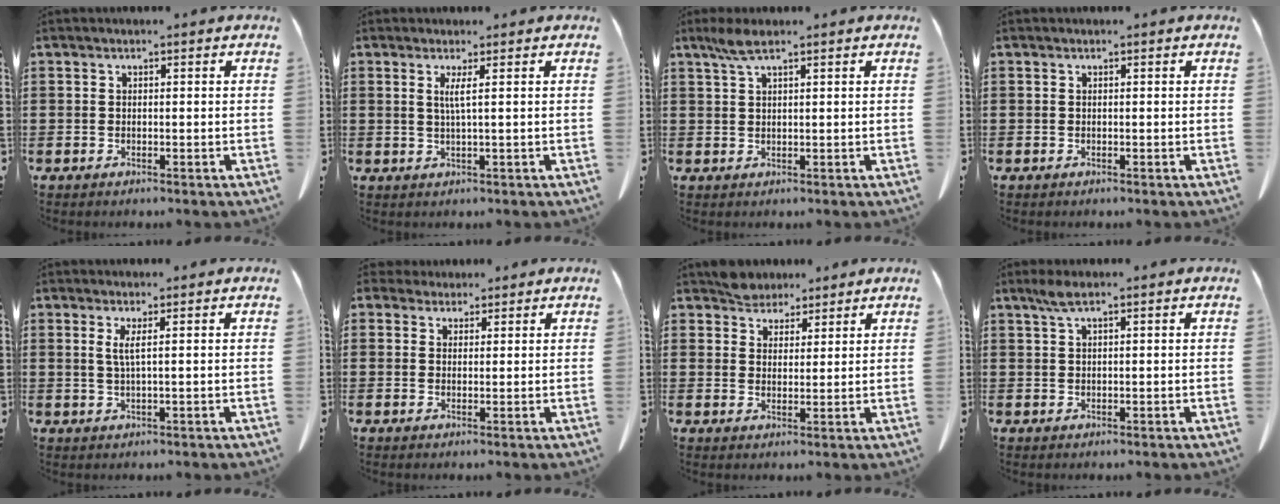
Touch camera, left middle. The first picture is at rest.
{"total": 2.2, "force": [0.7, -0.5, 2.1], "torque": [-0.043, -0.006, 0.010]}
{"total": 3.0, "force": [1.8, 0.6, 2.3], "torque": [-0.057, 0.000, 0.031]}
{"total": 0.0}
{"total": 2.0, "force": [0.7, -0.4, 1.9], "torque": [-0.040, -0.006, 0.011]}
{"total": 2.0, "force": [1.8, 1.0, 0.1], "torque": [0.001, 0.004, 0.034]}
{"total": 3.9, "force": [3.6, 1.5, 0.0], "torque": [-0.013, 0.000, 0.072]}
{"total": 2.2, "force": [1.3, 0.4, 1.7], "torque": [-0.037, 0.004, 0.023]}